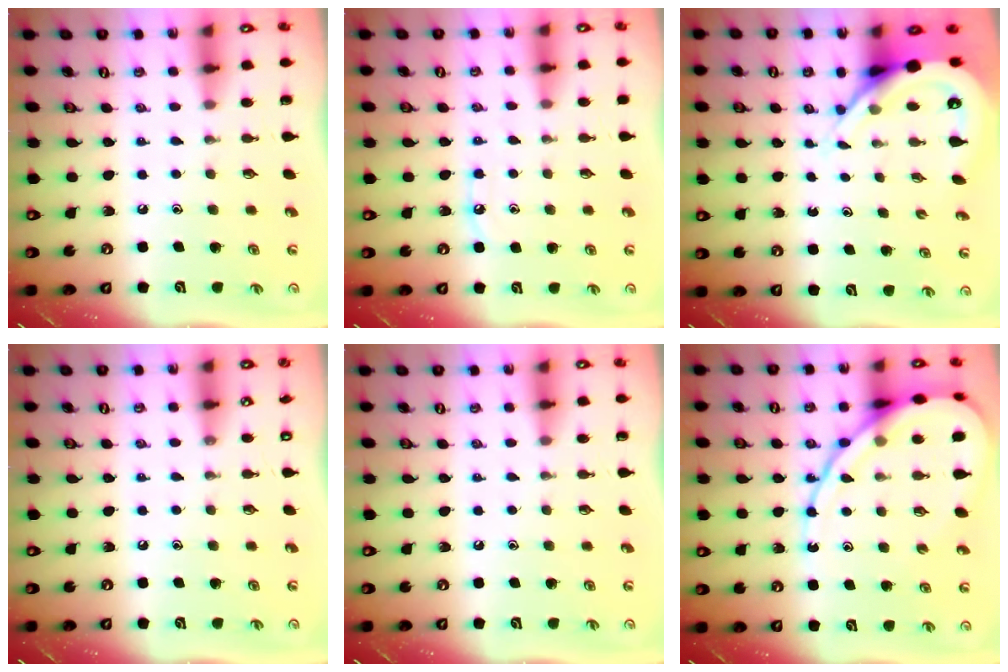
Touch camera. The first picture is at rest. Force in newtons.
{"total": 5.1, "press": 5.1, "slide": 0.5}
{"total": 8.0, "press": 8.0, "slide": 1.0}
{"total": 3.3, "press": 3.2, "slide": 0.5}
{"total": 0.0}
{"total": 15.5, "press": 15.4, "slide": 1.5}